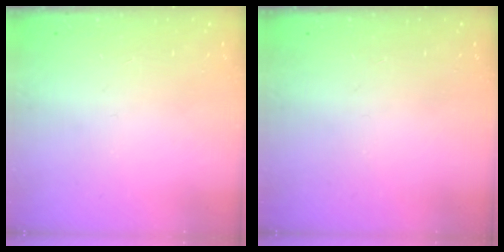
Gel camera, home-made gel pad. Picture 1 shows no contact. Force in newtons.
{"total": 0.0}